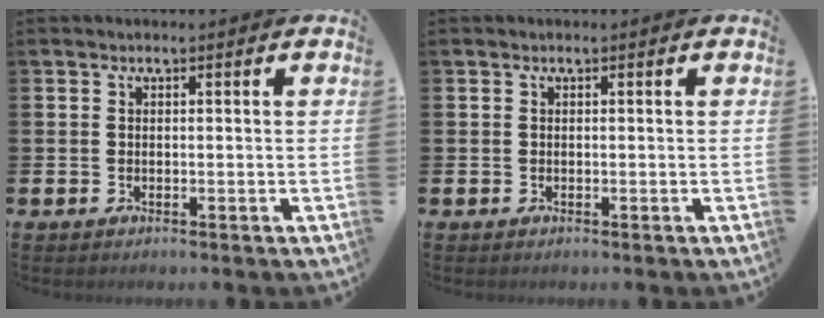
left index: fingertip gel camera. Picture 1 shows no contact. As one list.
[{"total": 0.0}]